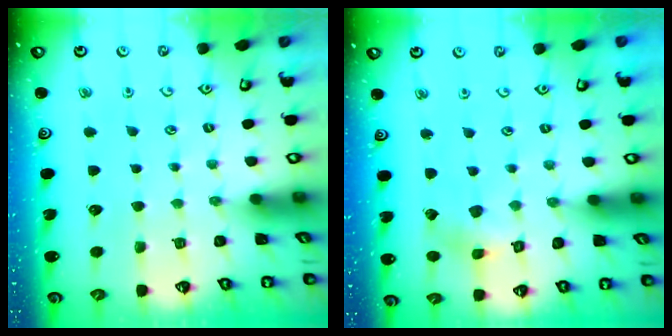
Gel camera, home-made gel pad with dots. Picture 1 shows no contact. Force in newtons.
{"total": 3.4, "press": 3.4, "slide": 0.3}